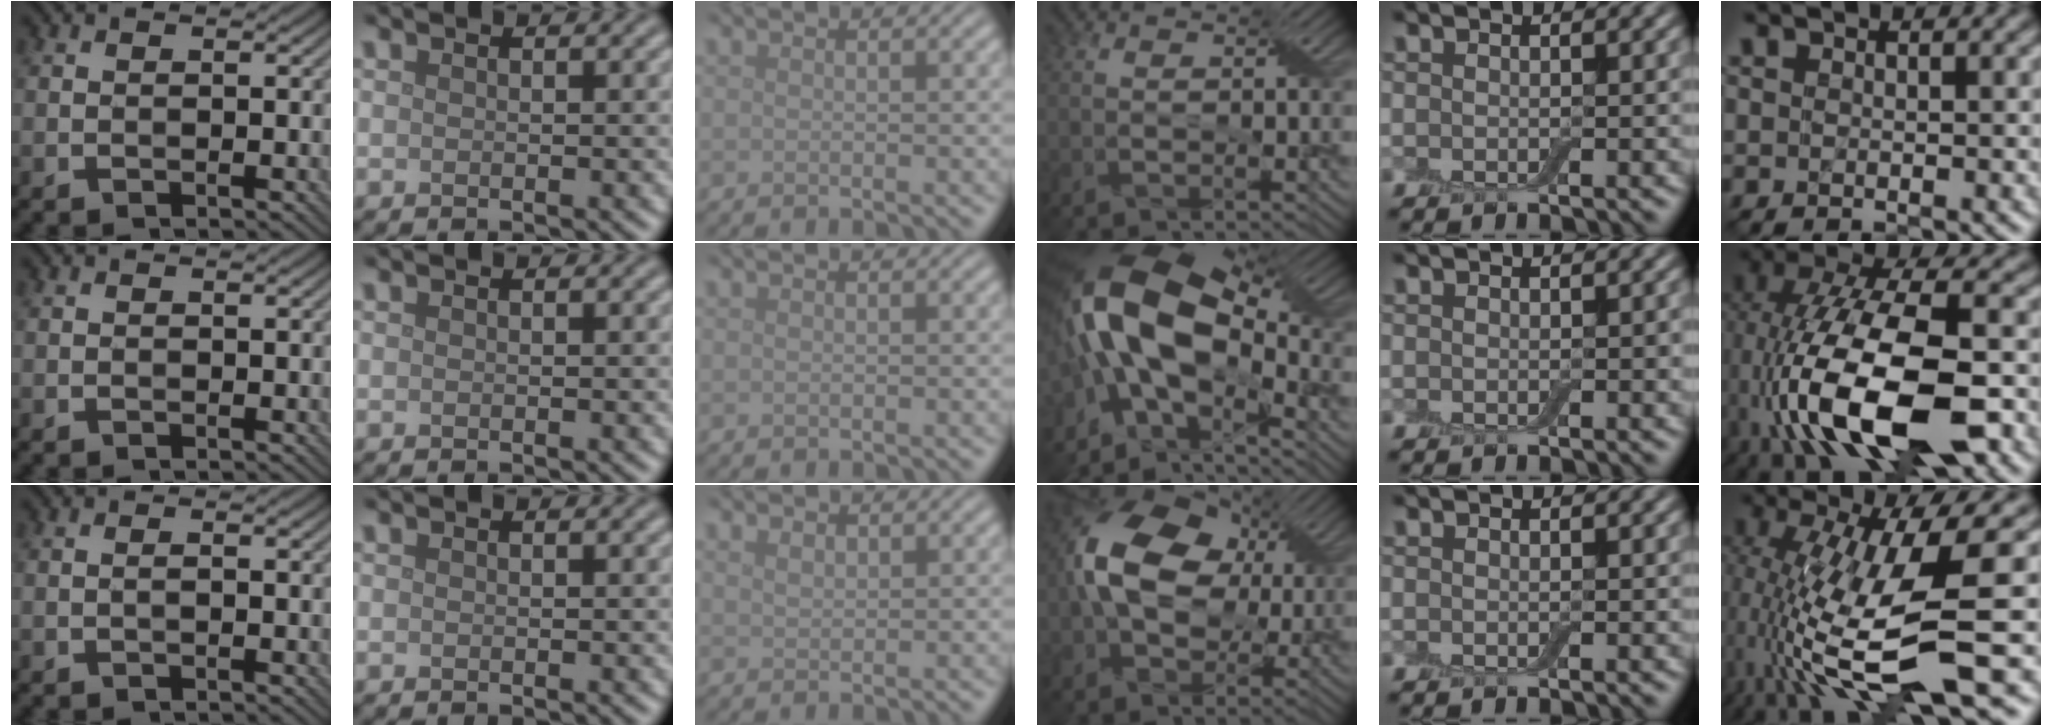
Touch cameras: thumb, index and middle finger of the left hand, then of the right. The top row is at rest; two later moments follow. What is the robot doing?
{"motion": "extract", "object": "airpods case & airpods"}